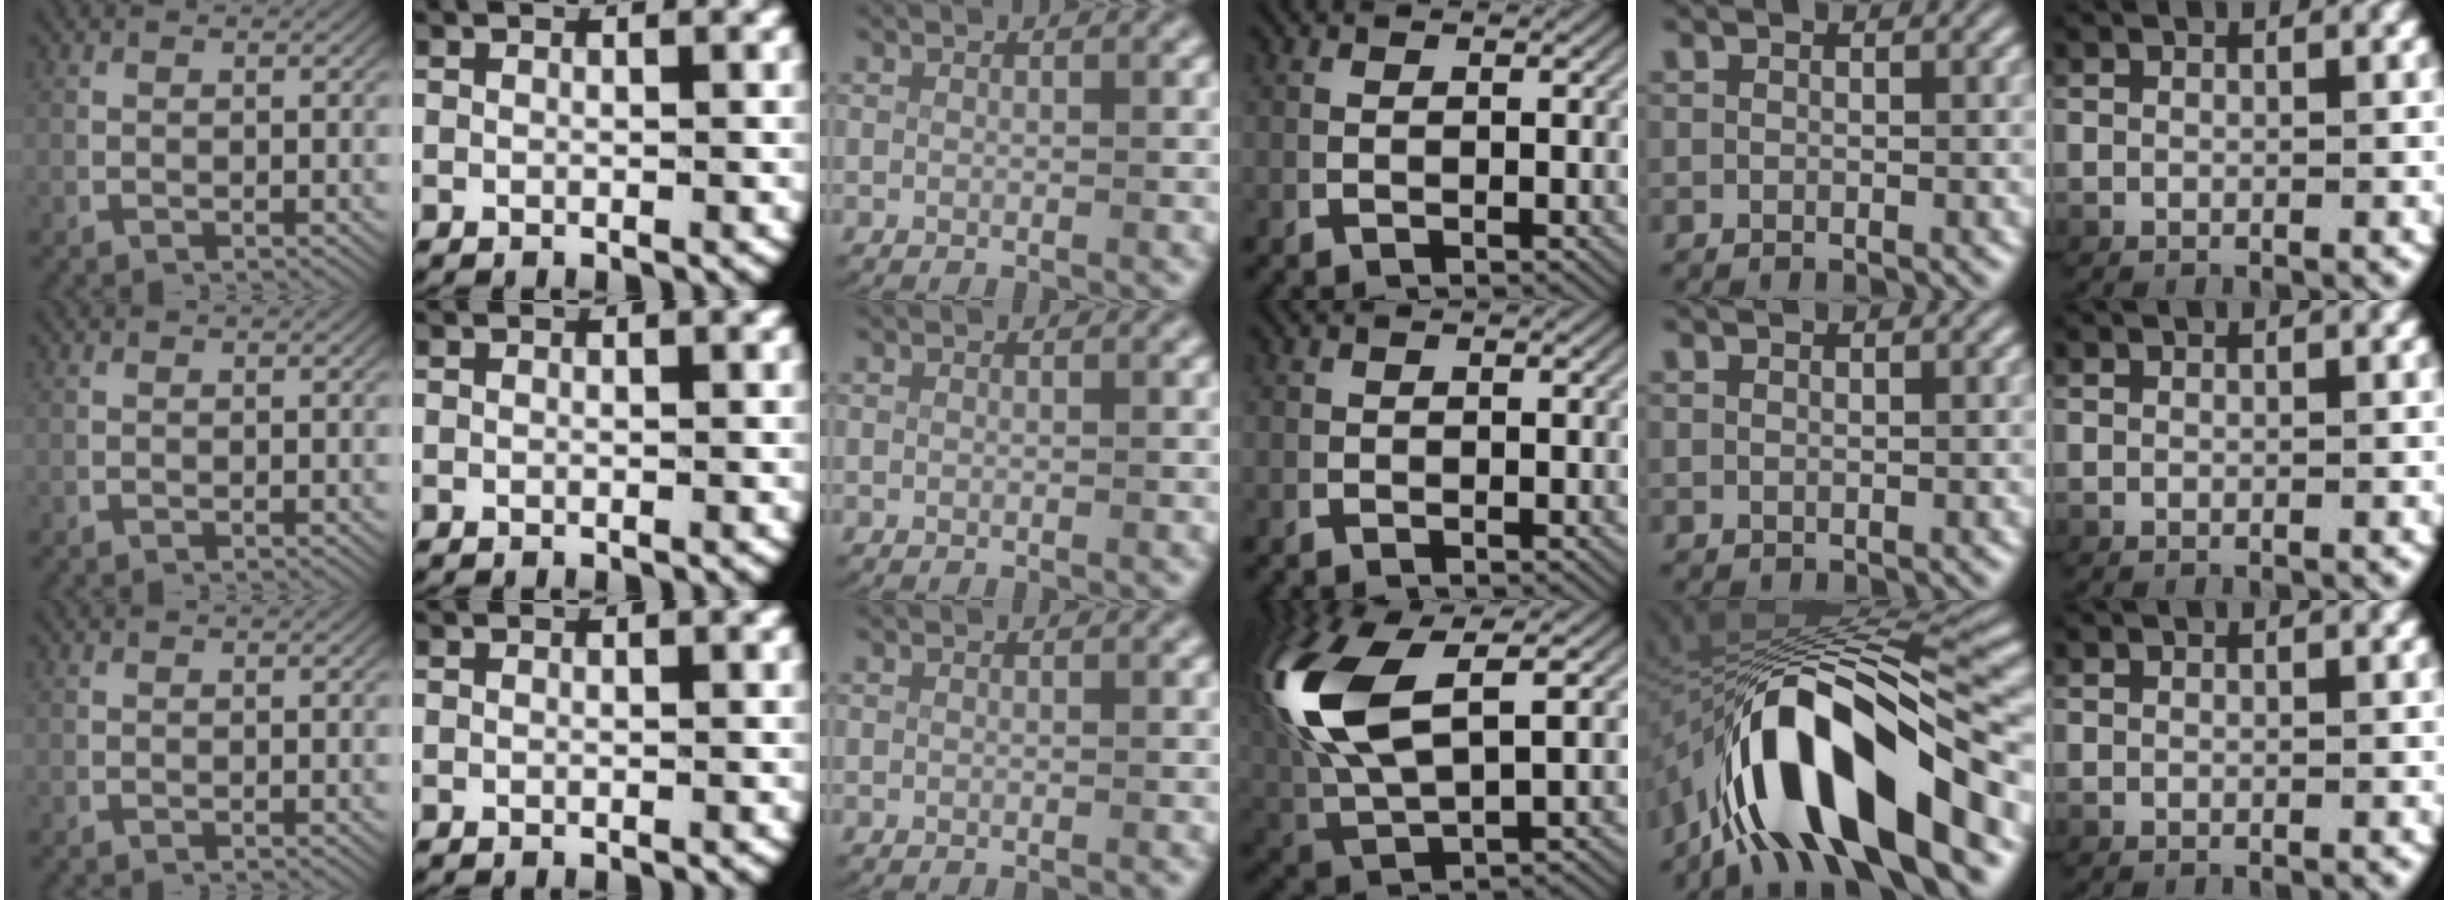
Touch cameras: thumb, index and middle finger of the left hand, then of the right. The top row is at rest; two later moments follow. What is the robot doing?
{"motion": "lift_and_place", "object": "scissors"}